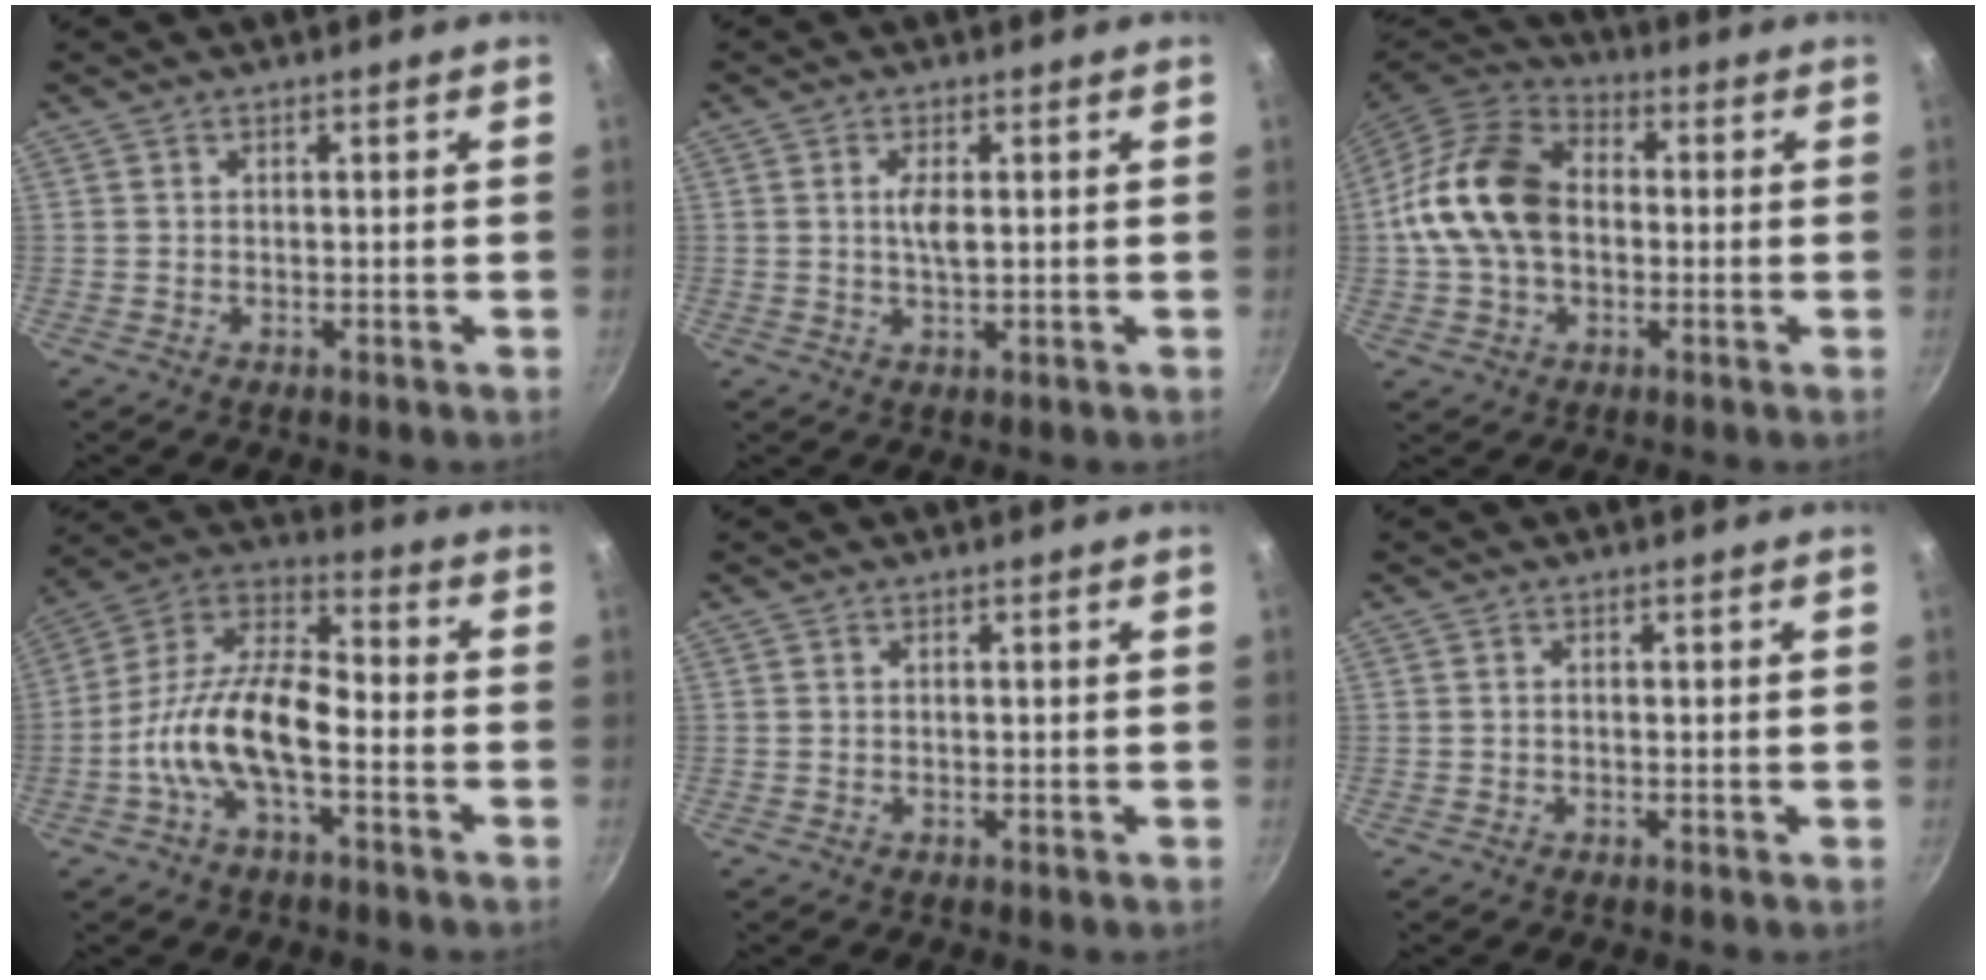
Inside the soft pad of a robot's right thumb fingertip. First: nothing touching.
{"total": 3.3, "force": [0.5, 1.2, 3.0], "torque": [-0.054, -0.001, 0.010]}
{"total": 16.3, "force": [-0.2, 11.7, 11.3], "torque": [-0.190, 0.033, -0.017]}
{"total": 14.7, "force": [-4.5, 6.7, 12.3], "torque": [-0.220, 0.048, -0.103]}
{"total": 0.0}
{"total": 0.0}